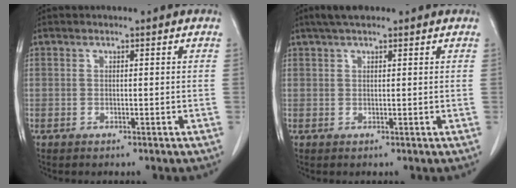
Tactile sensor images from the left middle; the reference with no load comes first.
{"total": 3.4, "force": [2.6, 0.9, 2.1], "torque": [-0.040, 0.021, 0.046]}